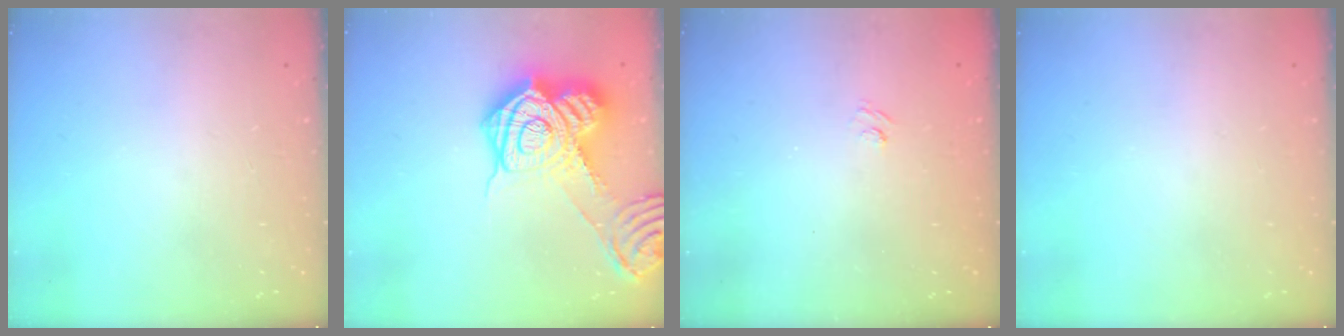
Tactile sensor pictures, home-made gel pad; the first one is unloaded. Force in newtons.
{"total": 24.2, "press": 24.1, "slide": 1.9}
{"total": 2.8, "press": 2.6, "slide": 1.0}
{"total": 0.0}